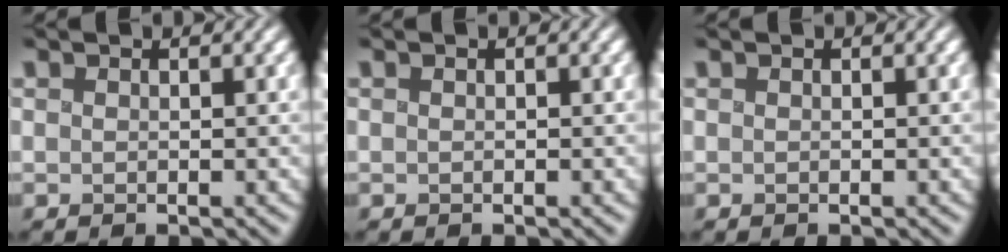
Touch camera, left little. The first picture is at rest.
{"total": 0.0}
{"total": 0.0}